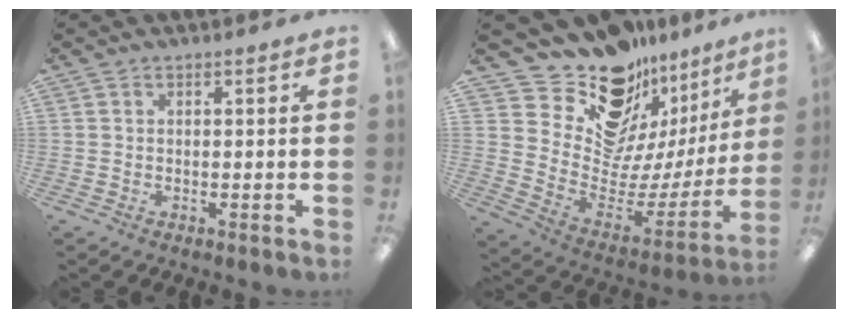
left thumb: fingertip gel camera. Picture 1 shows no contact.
{"total": 17.2, "force": [15.4, 6.9, 3.5], "torque": [-0.064, -0.155, 0.279]}